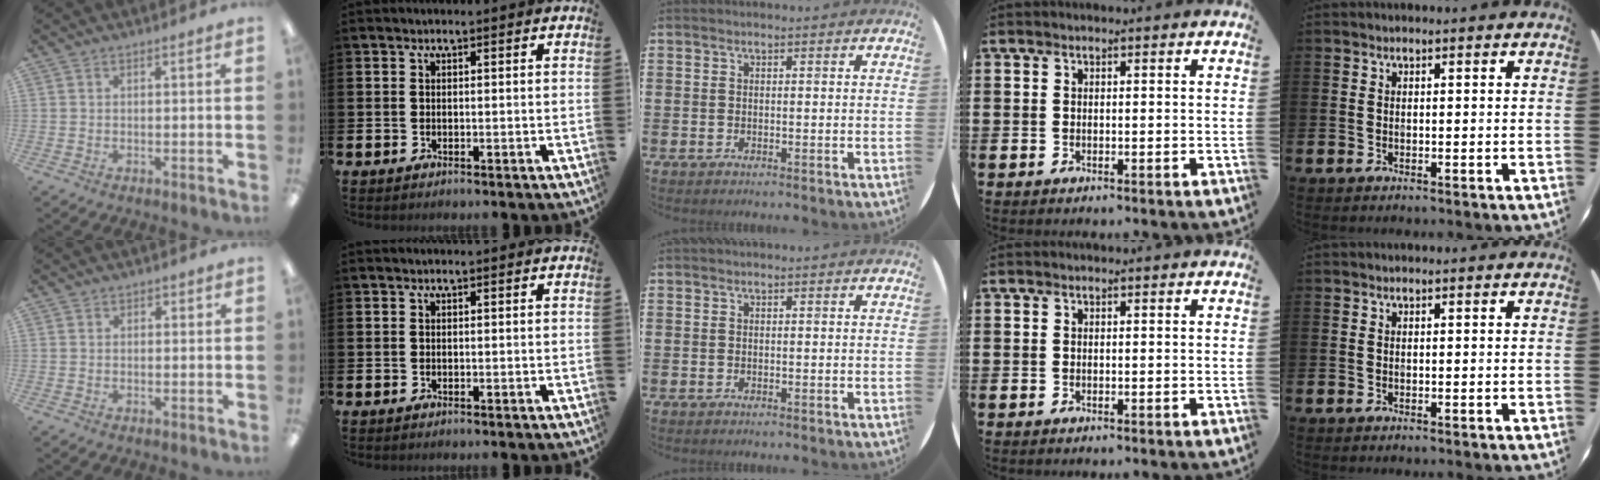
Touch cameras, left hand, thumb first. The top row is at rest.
{"thumb": {"total": 0.7, "force": [0.4, 0.6, 0.0], "torque": [0.000, 0.004, 0.007]}}